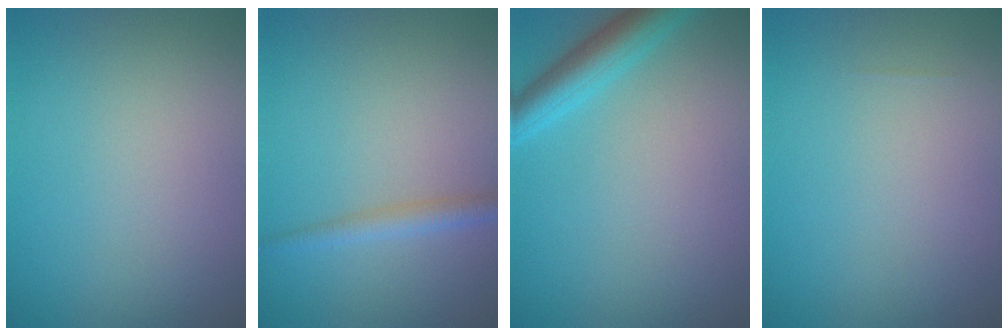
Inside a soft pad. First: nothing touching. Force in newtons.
{"total": 1.7, "press": 1.7, "slide": 0.0}
{"total": 3.4, "press": 3.4, "slide": 0.2}
{"total": 0.0}